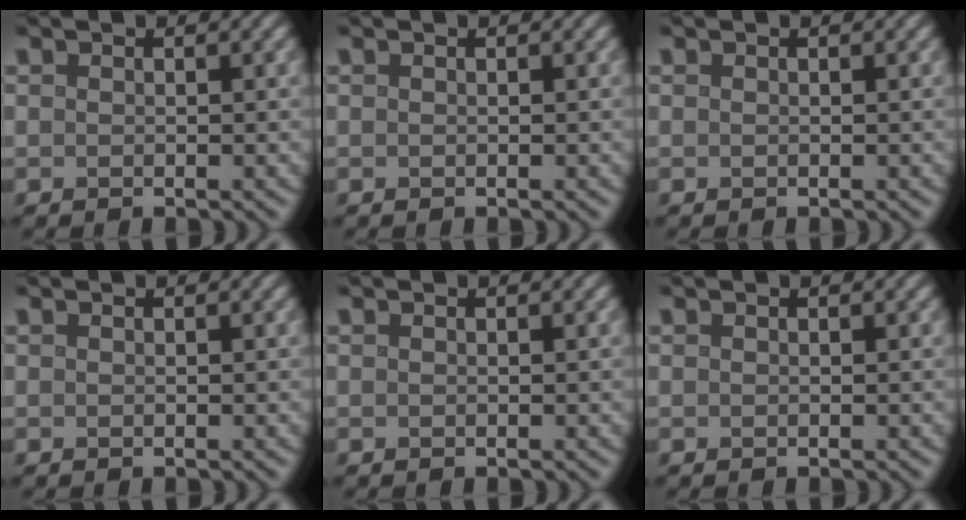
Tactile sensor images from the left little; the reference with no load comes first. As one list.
[{"total": 0.0}, {"total": 0.0}, {"total": 0.0}, {"total": 0.0}, {"total": 0.0}]